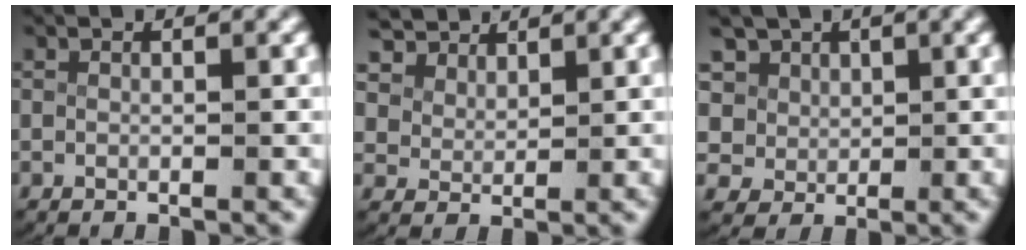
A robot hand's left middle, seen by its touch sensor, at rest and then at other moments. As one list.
[{"total": 5.2, "force": [4.3, 2.5, 1.5], "torque": [-0.043, 0.003, 0.078]}, {"total": 7.4, "force": [1.3, 6.9, 2.2], "torque": [-0.092, -0.034, 0.036]}]